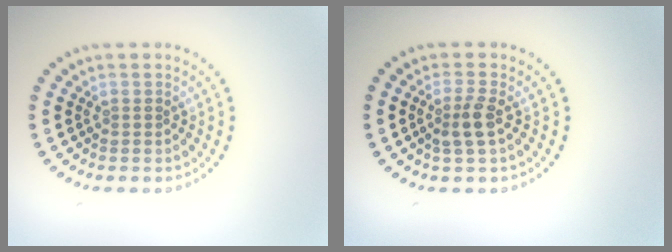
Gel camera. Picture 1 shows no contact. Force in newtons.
{"total": 2.2, "press": 1.9, "slide": 1.0}